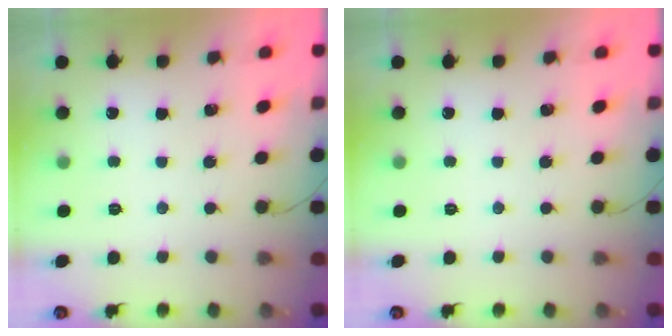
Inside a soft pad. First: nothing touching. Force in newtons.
{"total": 0.0}